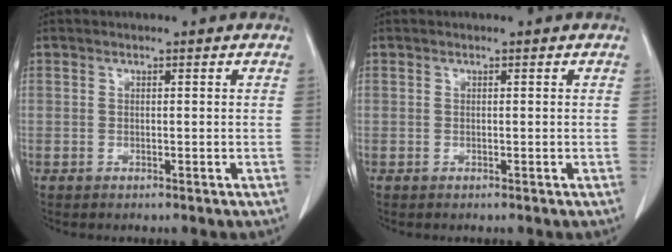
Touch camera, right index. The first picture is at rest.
{"total": 0.0}